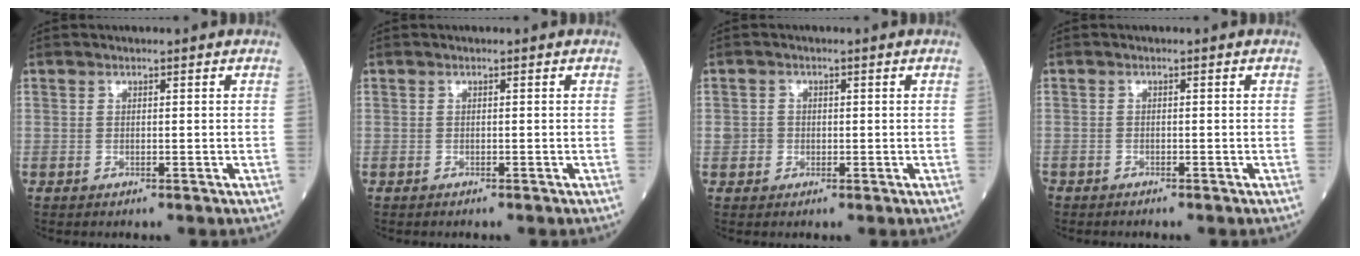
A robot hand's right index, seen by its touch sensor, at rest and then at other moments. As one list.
[{"total": 0.0}, {"total": 2.1, "force": [-0.2, 2.0, 0.4], "torque": [0.002, 0.007, -0.003]}, {"total": 1.4, "force": [-1.3, 0.5, 0.4], "torque": [-0.010, -0.001, -0.021]}]